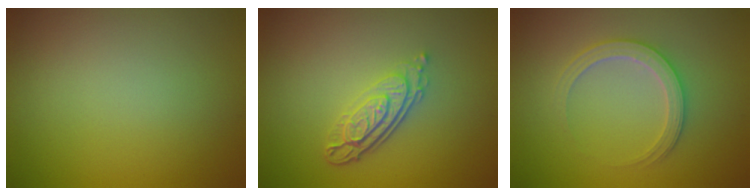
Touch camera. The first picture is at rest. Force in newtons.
{"total": 4.0, "press": 2.8, "slide": 2.9}
{"total": 2.8, "press": 2.7, "slide": 0.4}